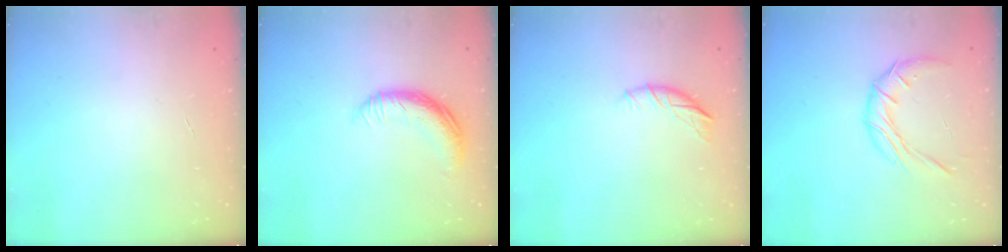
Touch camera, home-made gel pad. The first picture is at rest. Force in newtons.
{"total": 11.7, "press": 11.7, "slide": 0.5}
{"total": 7.0, "press": 7.0, "slide": 0.7}
{"total": 9.3, "press": 9.3, "slide": 0.8}